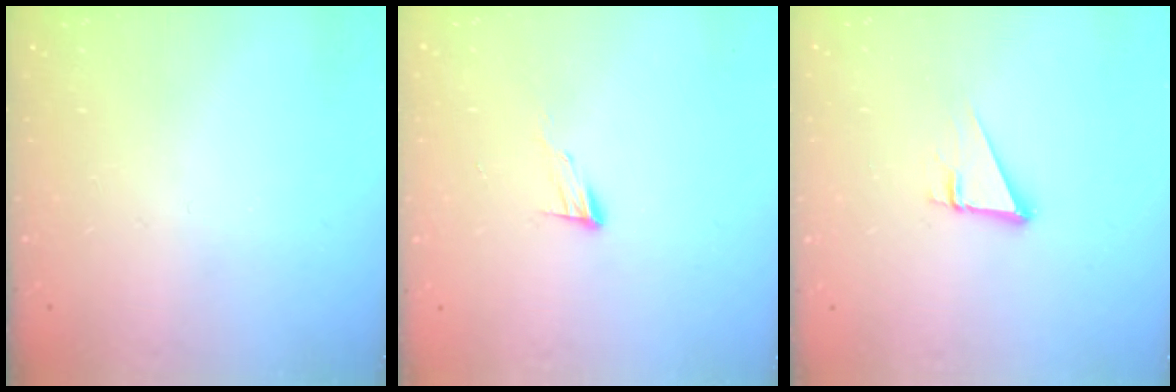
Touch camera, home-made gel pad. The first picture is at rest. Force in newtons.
{"total": 6.2, "press": 6.2, "slide": 0.6}
{"total": 3.6, "press": 3.6, "slide": 0.3}